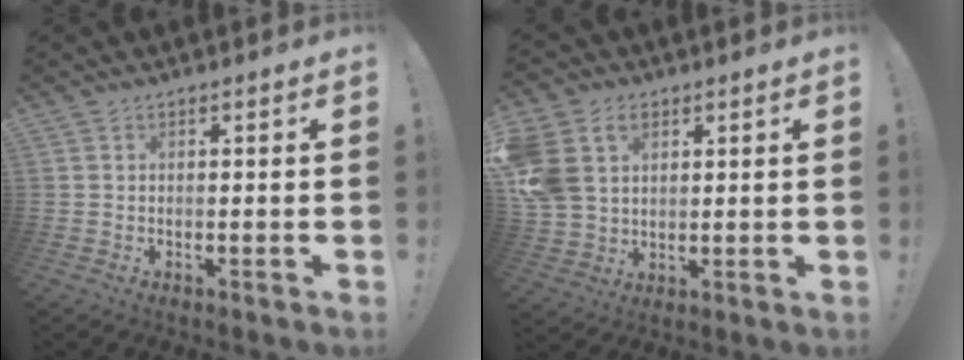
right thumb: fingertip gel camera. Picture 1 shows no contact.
{"total": 12.5, "force": [5.1, 9.3, 6.6], "torque": [-0.135, -0.021, 0.098]}